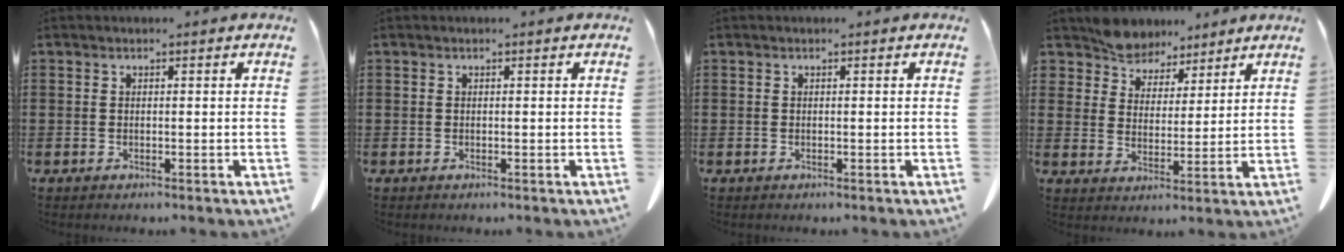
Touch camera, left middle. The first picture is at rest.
{"total": 0.0}
{"total": 0.0}
{"total": 6.2, "force": [5.8, 2.2, 0.1], "torque": [-0.034, -0.029, 0.110]}